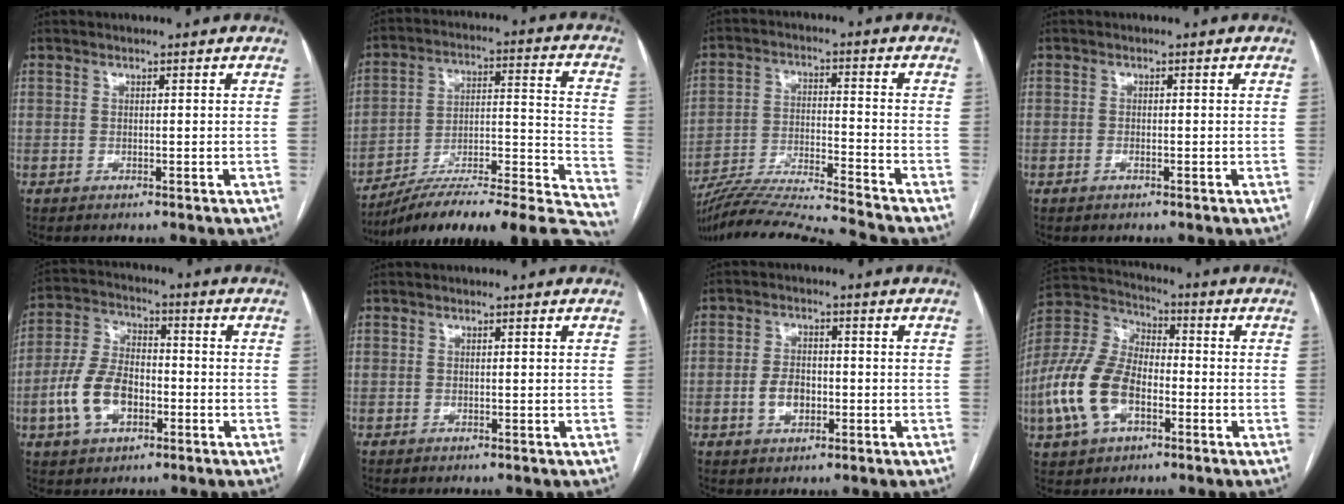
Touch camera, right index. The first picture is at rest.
{"total": 30.5, "force": [-27.5, 2.0, 13.0], "torque": [-0.108, 0.004, -0.397]}
{"total": 17.2, "force": [-16.0, -2.6, 5.7], "torque": [-0.102, -0.017, -0.267]}
{"total": 0.8, "force": [-0.5, 0.2, 0.6], "torque": [-0.014, 0.000, -0.008]}
{"total": 10.6, "force": [-3.4, 6.2, 7.9], "torque": [-0.181, 0.017, -0.063]}
{"total": 0.0}
{"total": 4.7, "force": [-1.3, 3.0, 3.4], "torque": [-0.069, 0.007, -0.020]}
{"total": 14.5, "force": [-4.4, 8.2, 11.1], "torque": [-0.267, 0.016, -0.081]}